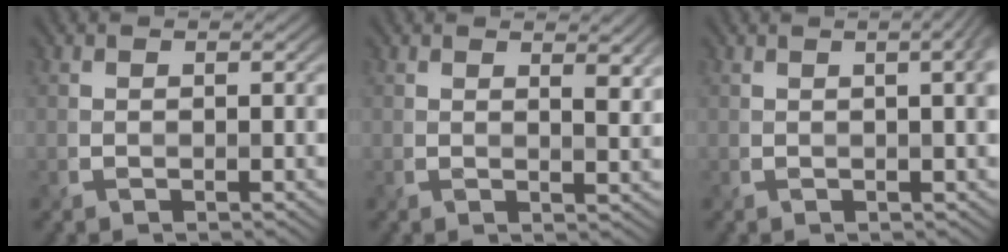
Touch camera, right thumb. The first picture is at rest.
{"total": 2.9, "force": [1.5, 1.0, 2.2], "torque": [-0.036, -0.002, 0.026]}
{"total": 3.5, "force": [0.7, 0.9, 3.3], "torque": [-0.034, 0.016, 0.007]}